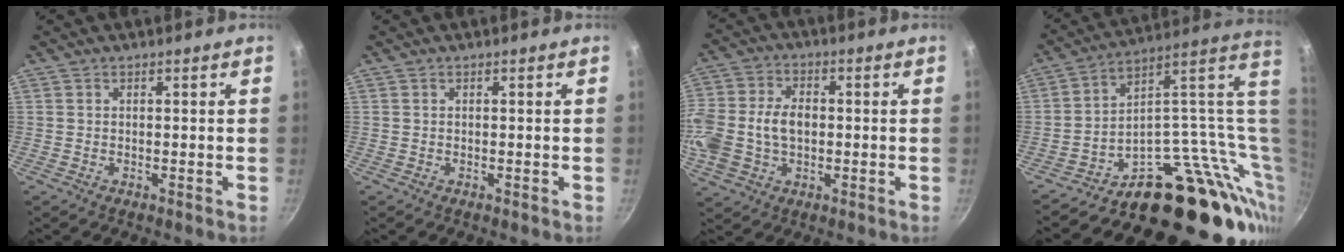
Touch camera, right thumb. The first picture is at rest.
{"total": 0.0}
{"total": 15.5, "force": [-0.8, 11.3, 10.6], "torque": [-0.235, 0.032, -0.017]}
{"total": 26.2, "force": [3.5, 15.0, 21.2], "torque": [-0.250, 0.001, 0.057]}